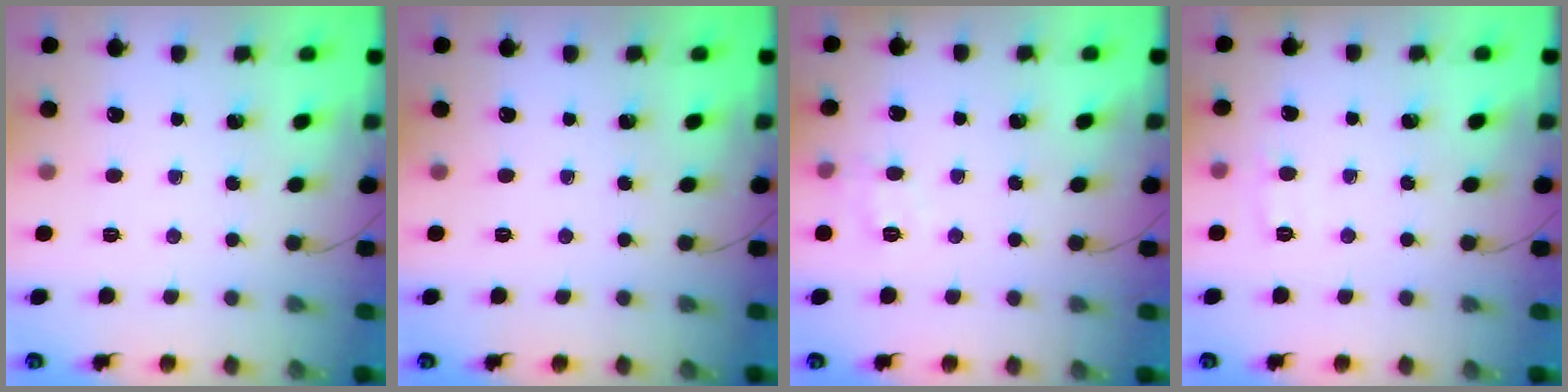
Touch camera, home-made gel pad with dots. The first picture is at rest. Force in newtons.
{"total": 0.0}
{"total": 8.2, "press": 8.1, "slide": 1.5}
{"total": 5.6, "press": 5.4, "slide": 1.3}